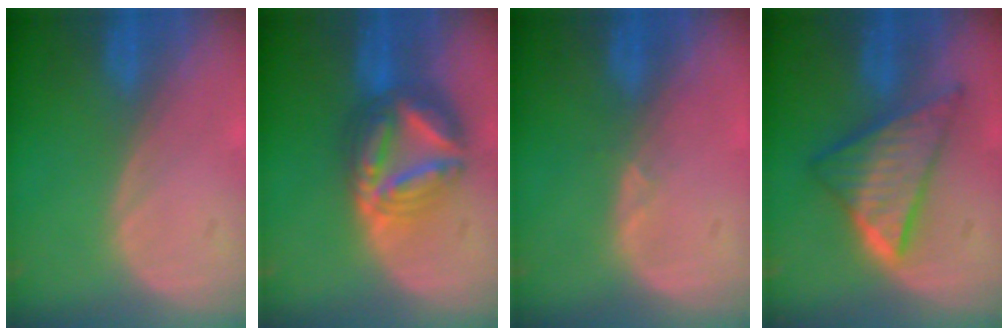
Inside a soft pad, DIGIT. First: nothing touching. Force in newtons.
{"total": 8.9, "press": 8.8, "slide": 0.9}
{"total": 0.9, "press": 0.9, "slide": 0.3}
{"total": 8.8, "press": 8.7, "slide": 0.6}